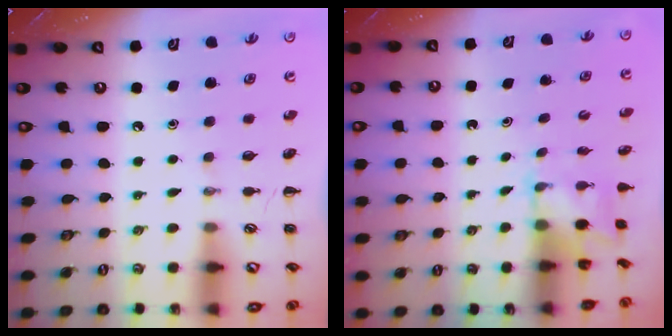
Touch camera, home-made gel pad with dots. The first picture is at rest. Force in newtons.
{"total": 1.7, "press": 1.6, "slide": 0.6}